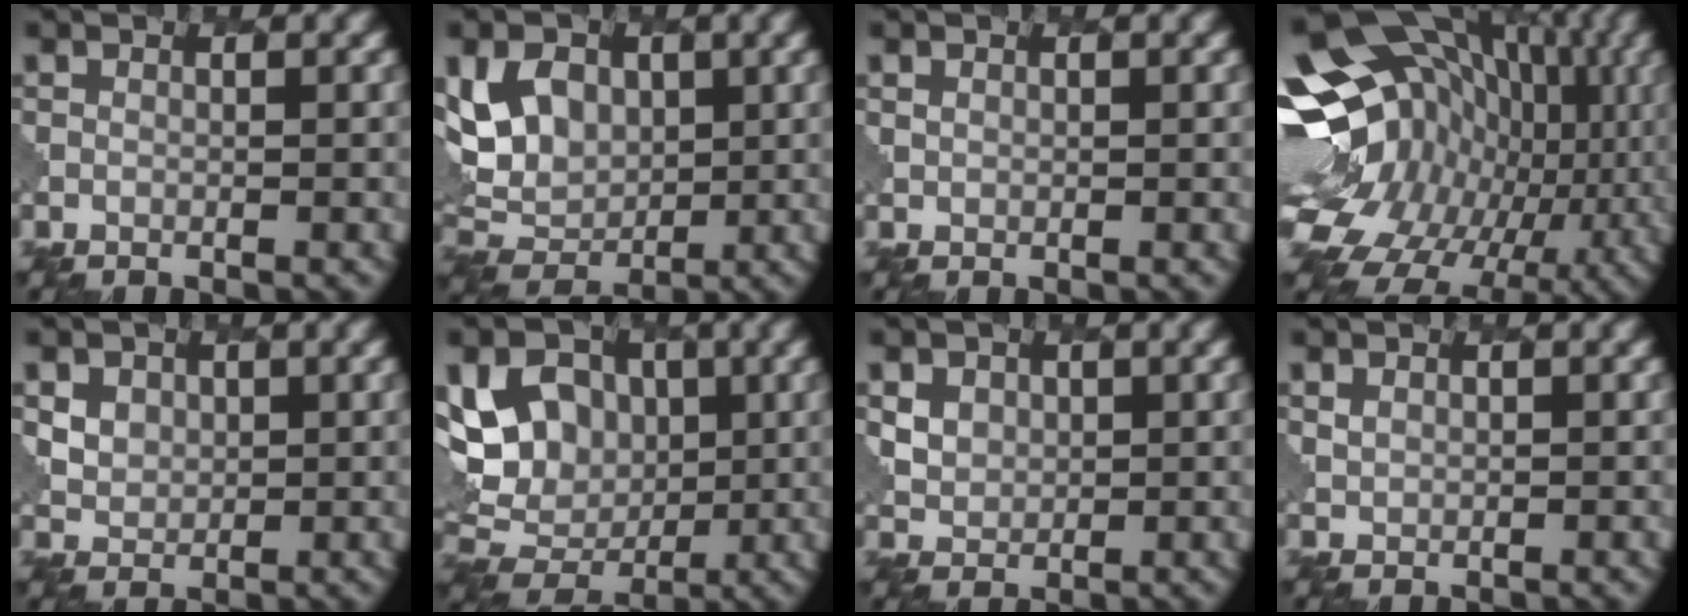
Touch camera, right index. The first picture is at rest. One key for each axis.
{"total": 7.5, "fx": 2.0, "fy": 5.6, "fz": 4.6, "tx": -0.104, "ty": 0.008, "tz": 0.029}
{"total": 0.8, "fx": 0.5, "fy": 0.6, "fz": 0.1, "tx": 0.002, "ty": 0.001, "tz": 0.008}
{"total": 20.4, "fx": -2.5, "fy": 16.9, "fz": 11.1, "tx": -0.195, "ty": -0.009, "tz": -0.038}
{"total": 4.8, "fx": 2.6, "fy": 3.6, "fz": 1.9, "tx": -0.047, "ty": 0.012, "tz": 0.040}
{"total": 10.9, "fx": 2.4, "fy": 8.7, "fz": 6.2, "tx": -0.110, "ty": 0.022, "tz": 0.030}
{"total": 4.0, "fx": 2.1, "fy": 3.1, "fz": 1.5, "tx": -0.039, "ty": 0.010, "tz": 0.036}
{"total": 1.1, "fx": 0.8, "fy": 0.8, "fz": 0.1, "tx": -0.002, "ty": 0.001, "tz": 0.014}